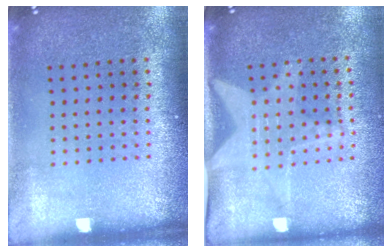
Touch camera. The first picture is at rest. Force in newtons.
{"total": 1.9, "press": 1.5, "slide": 1.1}